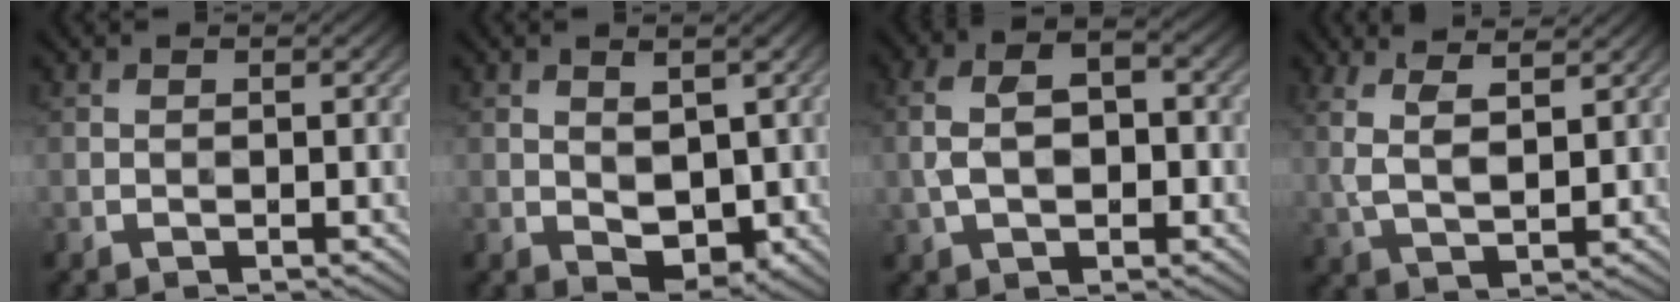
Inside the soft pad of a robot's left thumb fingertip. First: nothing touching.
{"total": 3.9, "force": [0.5, 2.4, 3.1], "torque": [-0.049, -0.010, 0.014]}
{"total": 5.9, "force": [-0.5, 3.5, 4.6], "torque": [-0.099, 0.004, -0.014]}
{"total": 5.3, "force": [2.8, 1.8, 4.1], "torque": [-0.099, 0.000, 0.060]}